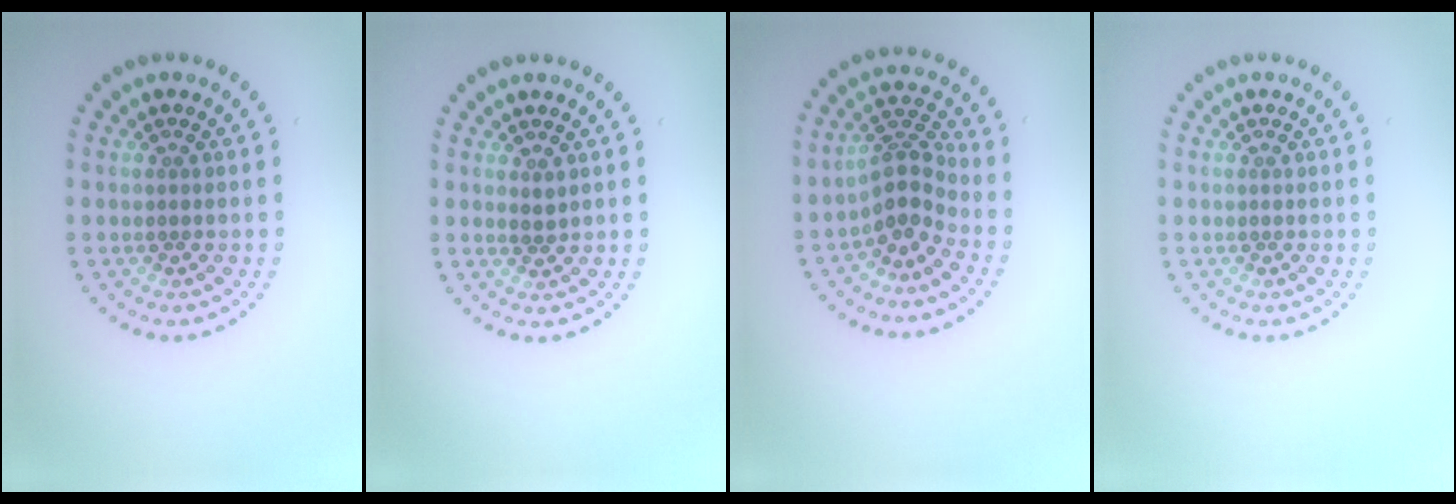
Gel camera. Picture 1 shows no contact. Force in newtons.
{"total": 0.6, "press": 0.6, "slide": 0.1}
{"total": 3.3, "press": 2.4, "slide": 2.3}
{"total": 0.0}